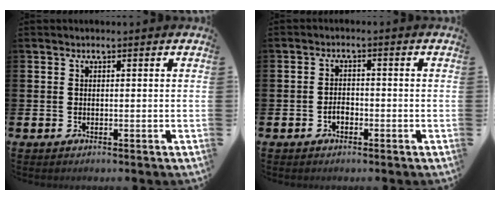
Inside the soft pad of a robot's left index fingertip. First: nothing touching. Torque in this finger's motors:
{"motor_torque": [0.04, 0.05, 0.05, 0.05]}